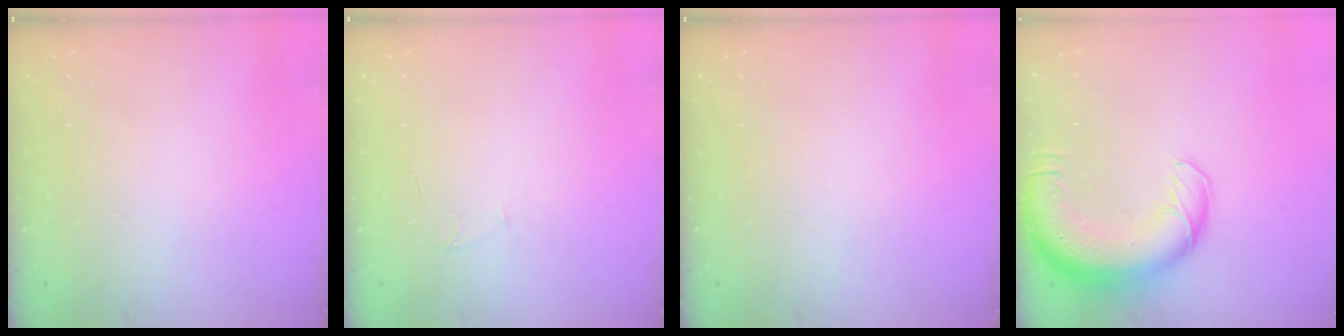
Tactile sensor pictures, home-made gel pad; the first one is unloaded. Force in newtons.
{"total": 4.0, "press": 3.8, "slide": 1.1}
{"total": 0.0}
{"total": 16.9, "press": 16.5, "slide": 3.9}